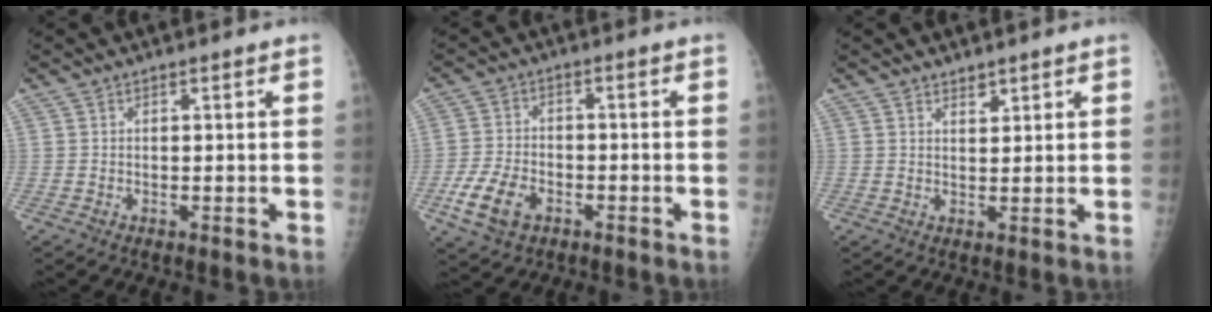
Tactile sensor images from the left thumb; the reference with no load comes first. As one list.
[{"total": 8.3, "force": [-3.9, 5.3, 5.1], "torque": [-0.102, 0.012, -0.070]}, {"total": 1.9, "force": [1.5, 0.9, 0.7], "torque": [0.000, -0.011, 0.024]}]